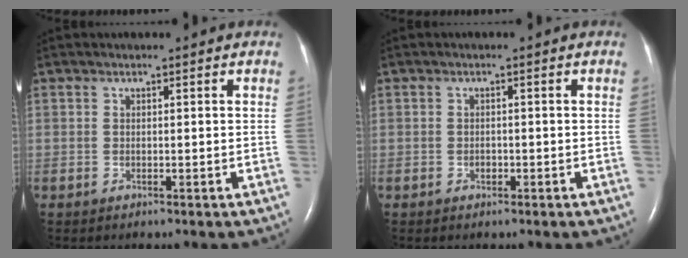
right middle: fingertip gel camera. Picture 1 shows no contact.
{"total": 0.8, "force": [-0.4, 0.6, 0.4], "torque": [-0.005, 0.003, -0.006]}